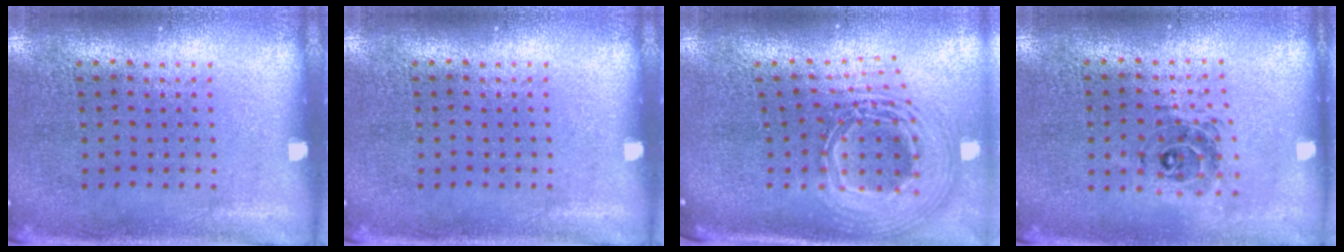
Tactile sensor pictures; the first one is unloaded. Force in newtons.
{"total": 0.0}
{"total": 2.8, "press": 1.9, "slide": 2.1}
{"total": 0.7, "press": 0.7, "slide": 0.0}